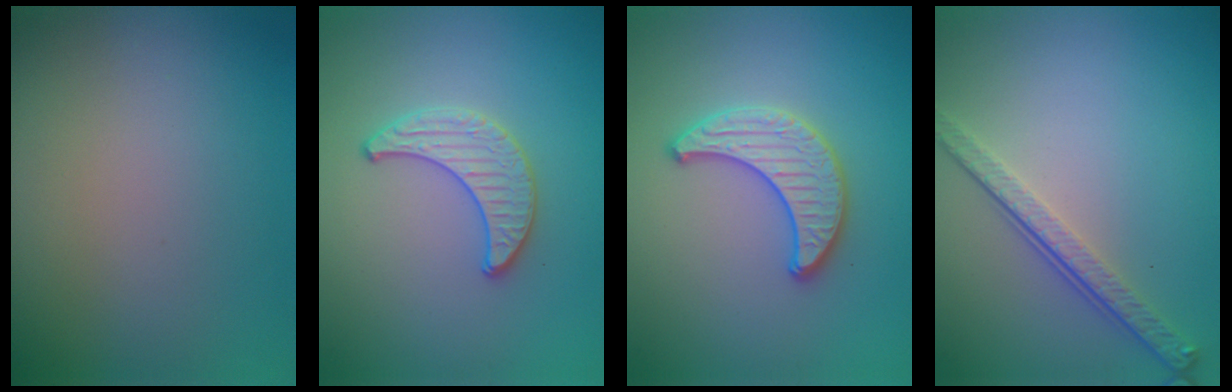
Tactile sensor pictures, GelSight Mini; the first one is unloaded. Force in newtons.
{"total": 2.0, "press": 2.0, "slide": 0.1}
{"total": 2.7, "press": 2.7, "slide": 0.1}
{"total": 3.9, "press": 2.8, "slide": 2.7}